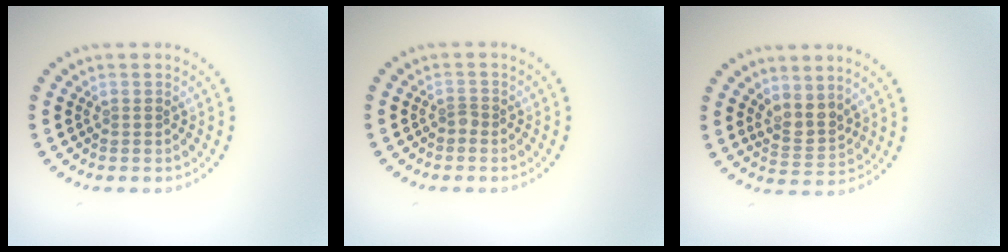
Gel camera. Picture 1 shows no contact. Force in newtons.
{"total": 0.8, "press": 0.5, "slide": 0.6}
{"total": 2.6, "press": 2.0, "slide": 1.6}